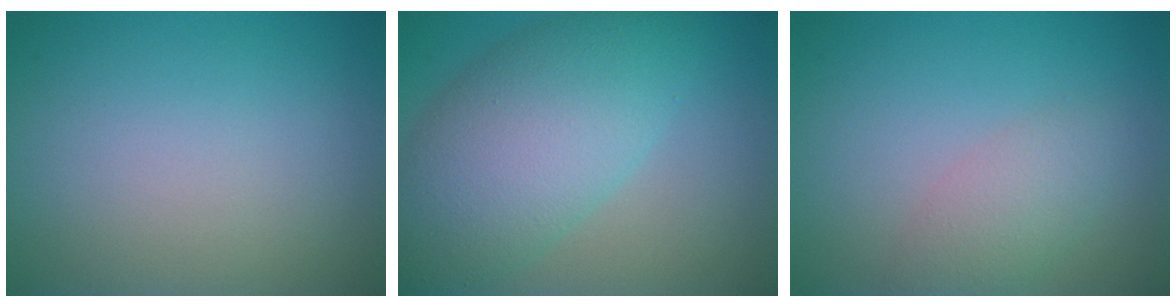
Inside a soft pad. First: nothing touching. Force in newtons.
{"total": 9.1, "press": 9.1, "slide": 0.1}
{"total": 2.7, "press": 2.7, "slide": 0.1}